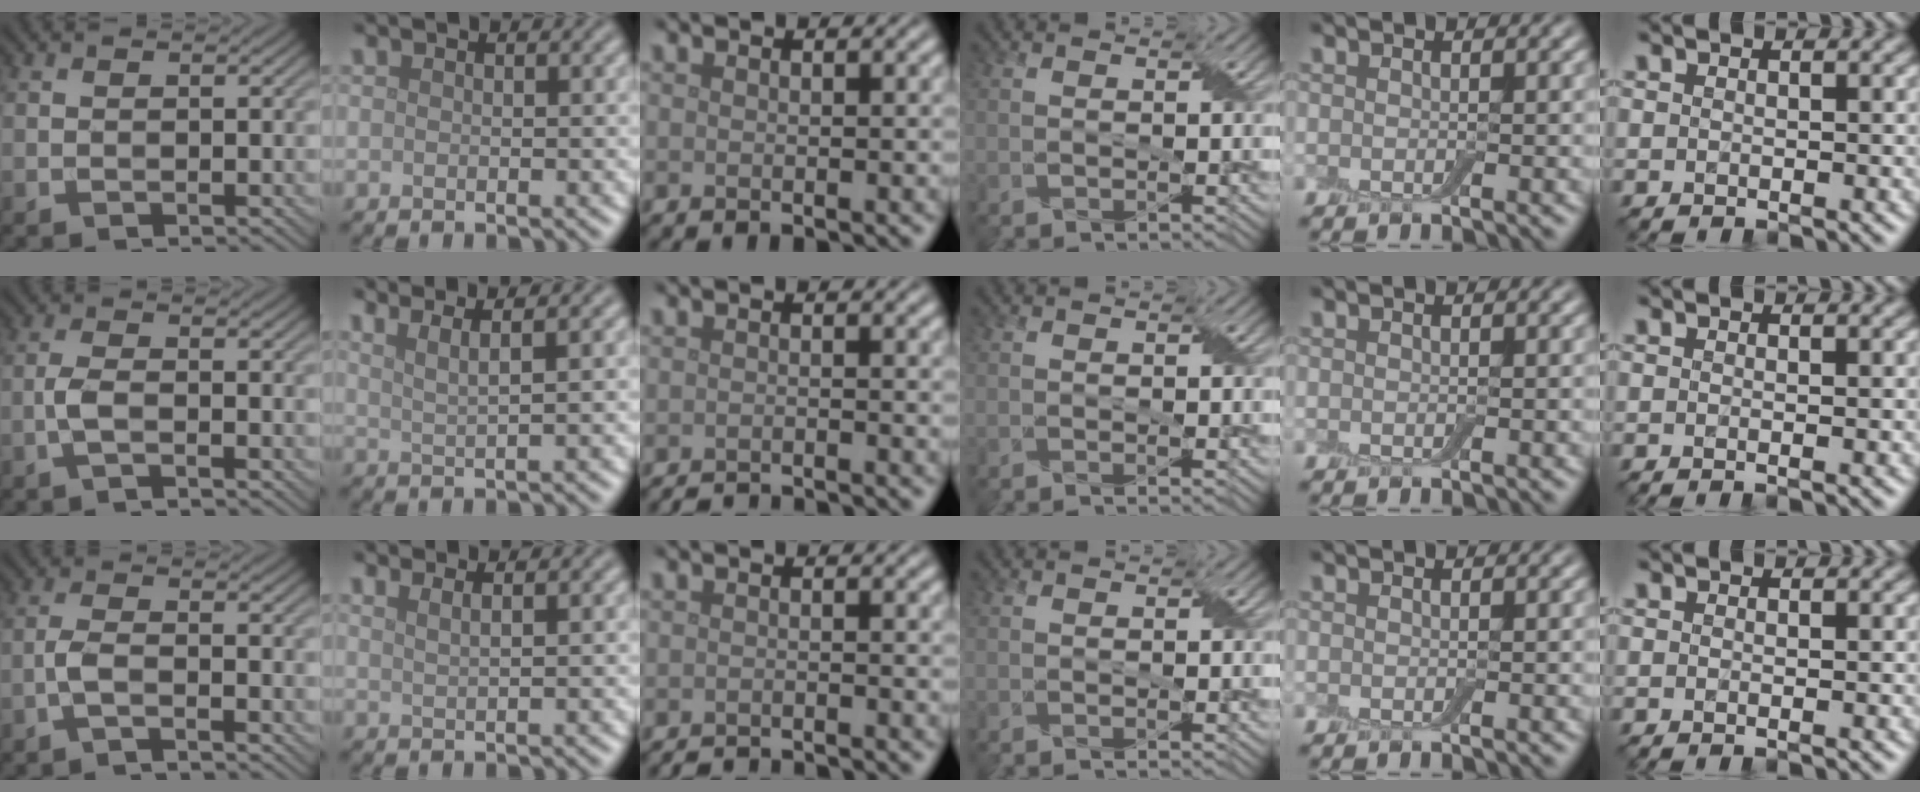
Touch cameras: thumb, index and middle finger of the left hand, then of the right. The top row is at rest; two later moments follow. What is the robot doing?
{"motion": "peel", "object": "bubble wrap"}